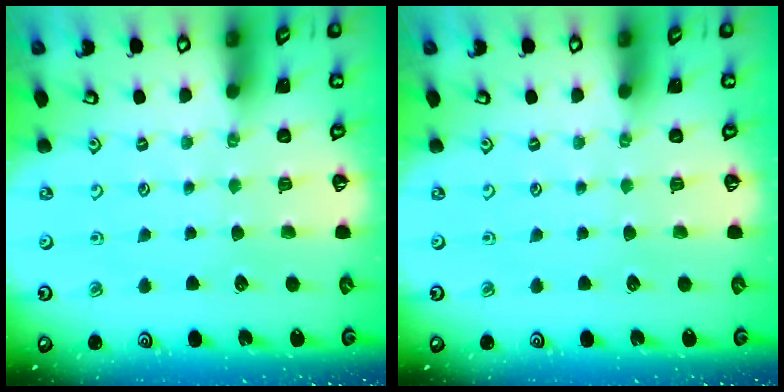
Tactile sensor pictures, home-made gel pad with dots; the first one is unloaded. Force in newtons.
{"total": 0.0}